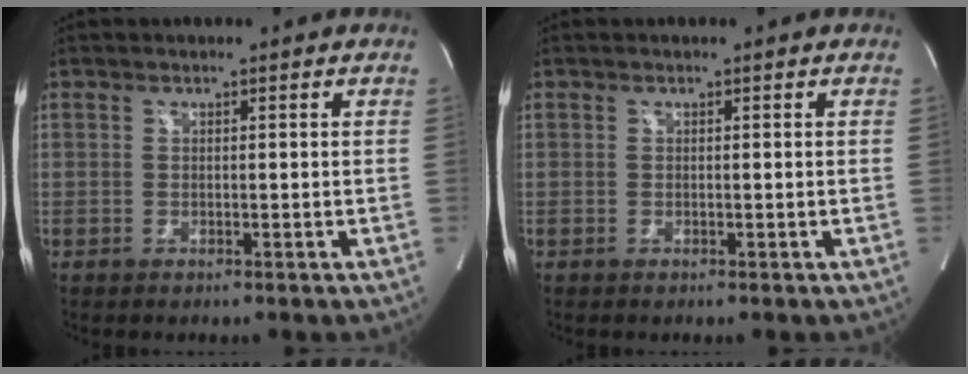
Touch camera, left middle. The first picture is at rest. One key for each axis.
{"total": 0.0}